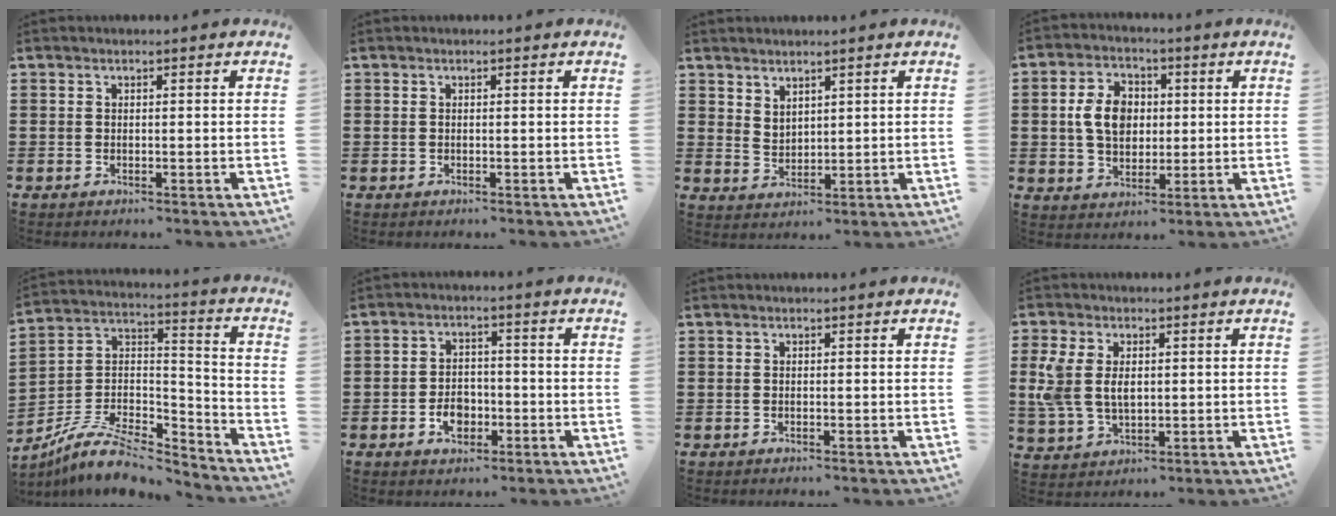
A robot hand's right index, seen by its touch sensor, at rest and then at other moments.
{"total": 0.0}
{"total": 2.8, "force": [2.6, 1.0, 0.0], "torque": [-0.007, -0.001, 0.050]}
{"total": 7.5, "force": [0.7, 5.5, 5.0], "torque": [-0.124, 0.009, 0.003]}
{"total": 9.1, "force": [-7.2, 3.4, 4.5], "torque": [-0.095, 0.015, -0.143]}
{"total": 4.5, "force": [-1.8, 3.1, 2.7], "torque": [-0.044, 0.003, -0.033]}
{"total": 0.0}
{"total": 5.8, "force": [0.9, 3.8, 4.3], "torque": [-0.109, 0.008, 0.012]}